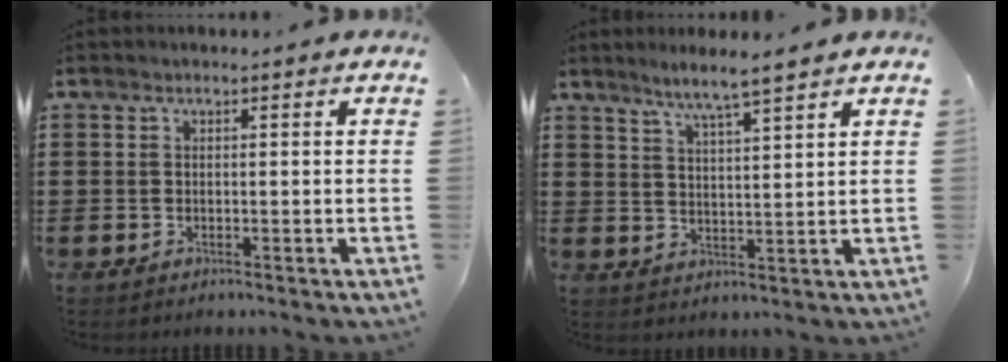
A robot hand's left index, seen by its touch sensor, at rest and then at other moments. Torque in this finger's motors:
{"motor_torque": [0.87, 0.16, 0.43, 0.13]}